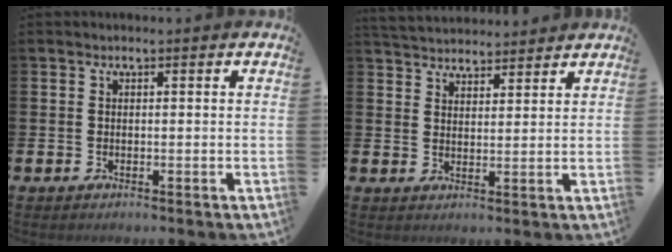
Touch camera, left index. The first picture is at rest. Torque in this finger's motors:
{"motor_torque": [-0.12, -1.62, 0.92, 0.21]}